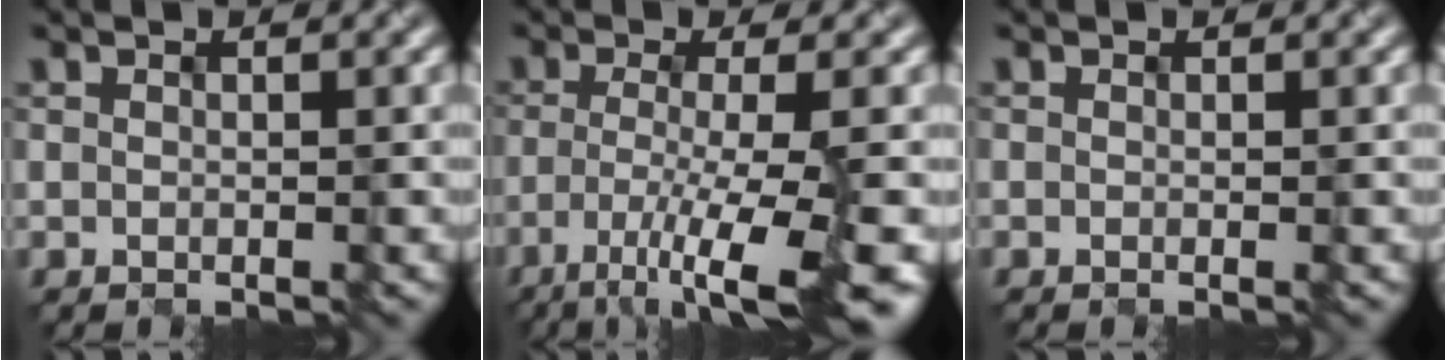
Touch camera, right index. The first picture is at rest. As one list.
[{"total": 7.6, "force": [-2.8, 1.5, 6.9], "torque": [-0.105, -0.014, -0.049]}, {"total": 0.0}]